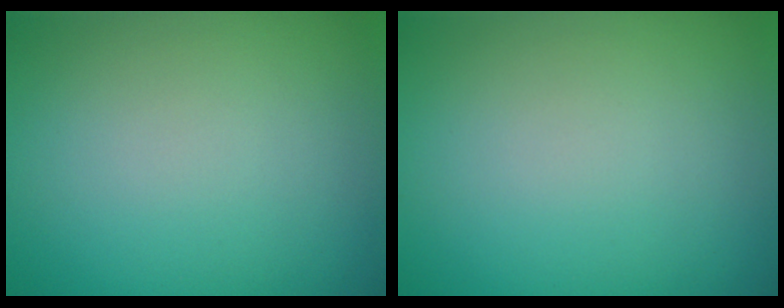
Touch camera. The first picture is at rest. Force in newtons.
{"total": 0.0}